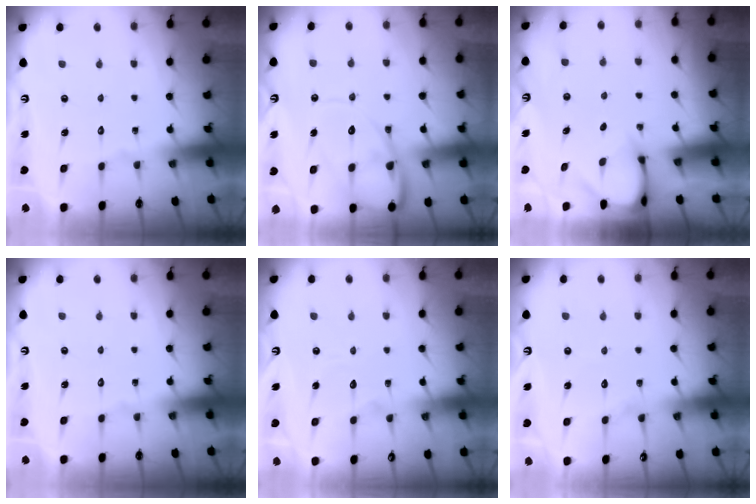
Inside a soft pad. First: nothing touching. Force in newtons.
{"total": 13.2, "press": 13.1, "slide": 1.2}
{"total": 3.3, "press": 3.3, "slide": 0.3}
{"total": 0.0}
{"total": 5.3, "press": 5.3, "slide": 0.4}
{"total": 5.8, "press": 5.8, "slide": 0.6}